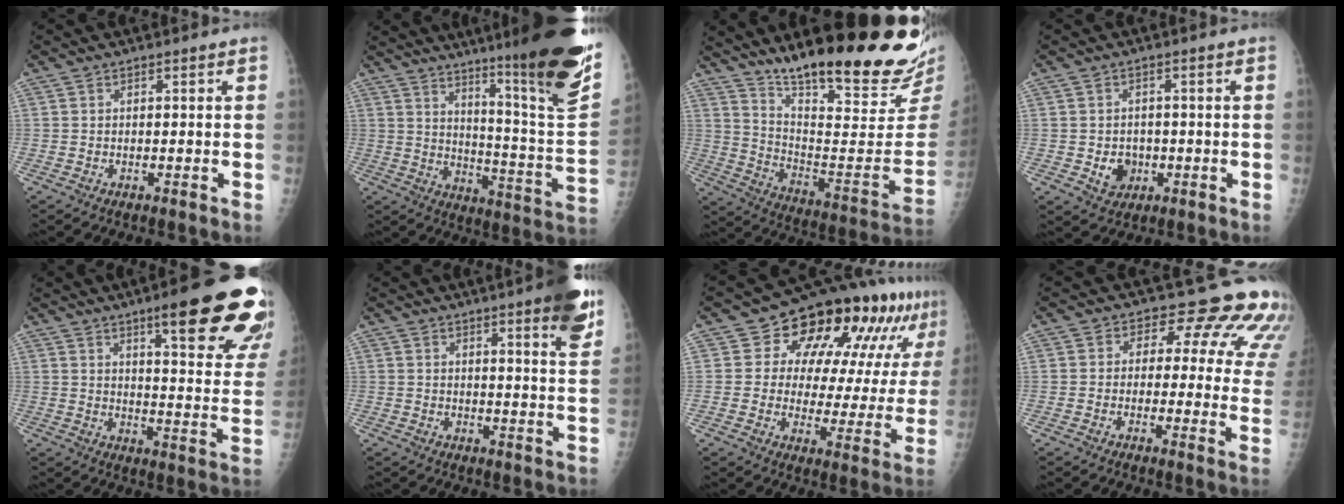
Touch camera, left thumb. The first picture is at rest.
{"total": 25.7, "force": [17.5, 1.7, 18.7], "torque": [-0.249, -0.117, 0.250]}
{"total": 28.3, "force": [21.8, 4.6, 17.5], "torque": [-0.240, -0.139, 0.326]}
{"total": 4.5, "force": [-1.0, 3.9, 2.1], "torque": [-0.012, 0.004, -0.006]}
{"total": 22.8, "force": [14.0, 4.3, 17.5], "torque": [-0.198, -0.061, 0.183]}
{"total": 9.9, "force": [6.2, 1.0, 7.7], "torque": [-0.084, -0.031, 0.072]}
{"total": 21.7, "force": [11.6, 11.0, 14.7], "torque": [-0.166, -0.015, 0.153]}
{"total": 15.2, "force": [11.9, 6.9, 6.6], "torque": [-0.019, -0.065, 0.108]}